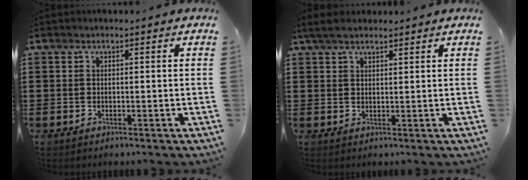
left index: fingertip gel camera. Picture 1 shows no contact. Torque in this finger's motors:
{"motor_torque": [2.14, 0.00, 0.11, 0.04]}